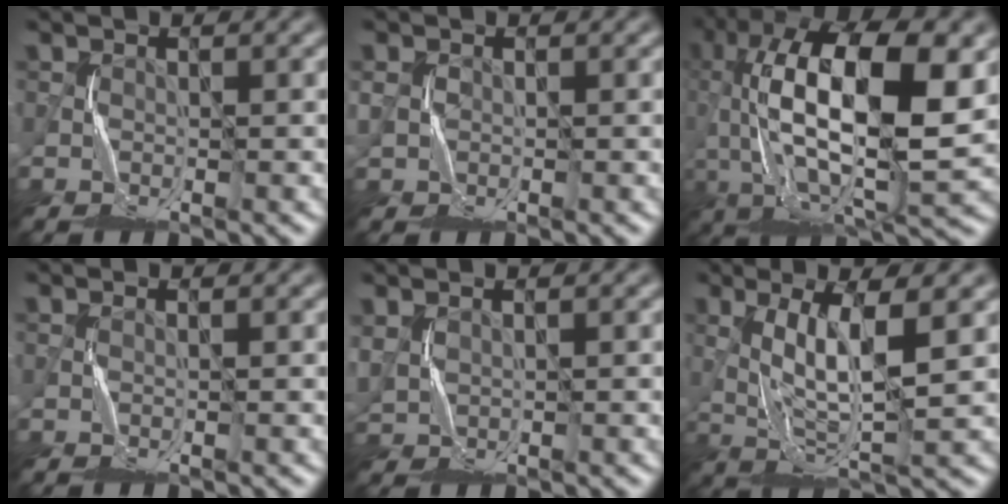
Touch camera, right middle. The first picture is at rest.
{"total": 1.9, "force": [0.1, 1.8, 0.6], "torque": [-0.019, 0.001, 0.001]}
{"total": 15.0, "force": [1.6, 5.9, 13.7], "torque": [-0.272, 0.014, 0.027]}
{"total": 0.0}
{"total": 1.6, "force": [0.7, 1.3, 0.6], "torque": [-0.025, 0.002, 0.022]}
{"total": 6.1, "force": [1.2, 1.0, 5.9], "torque": [-0.125, -0.006, 0.033]}